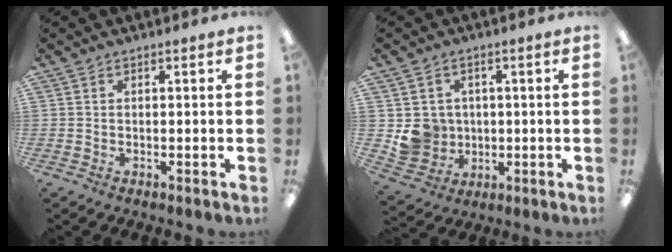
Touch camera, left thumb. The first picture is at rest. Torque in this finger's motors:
{"motor_torque": [0.19, 0.28, 0.33, -0.49, 0.00]}